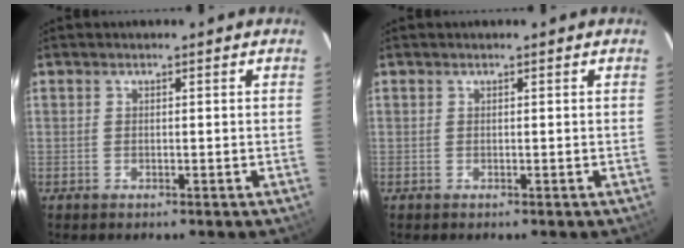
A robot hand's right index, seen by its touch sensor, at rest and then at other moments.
{"total": 0.0}